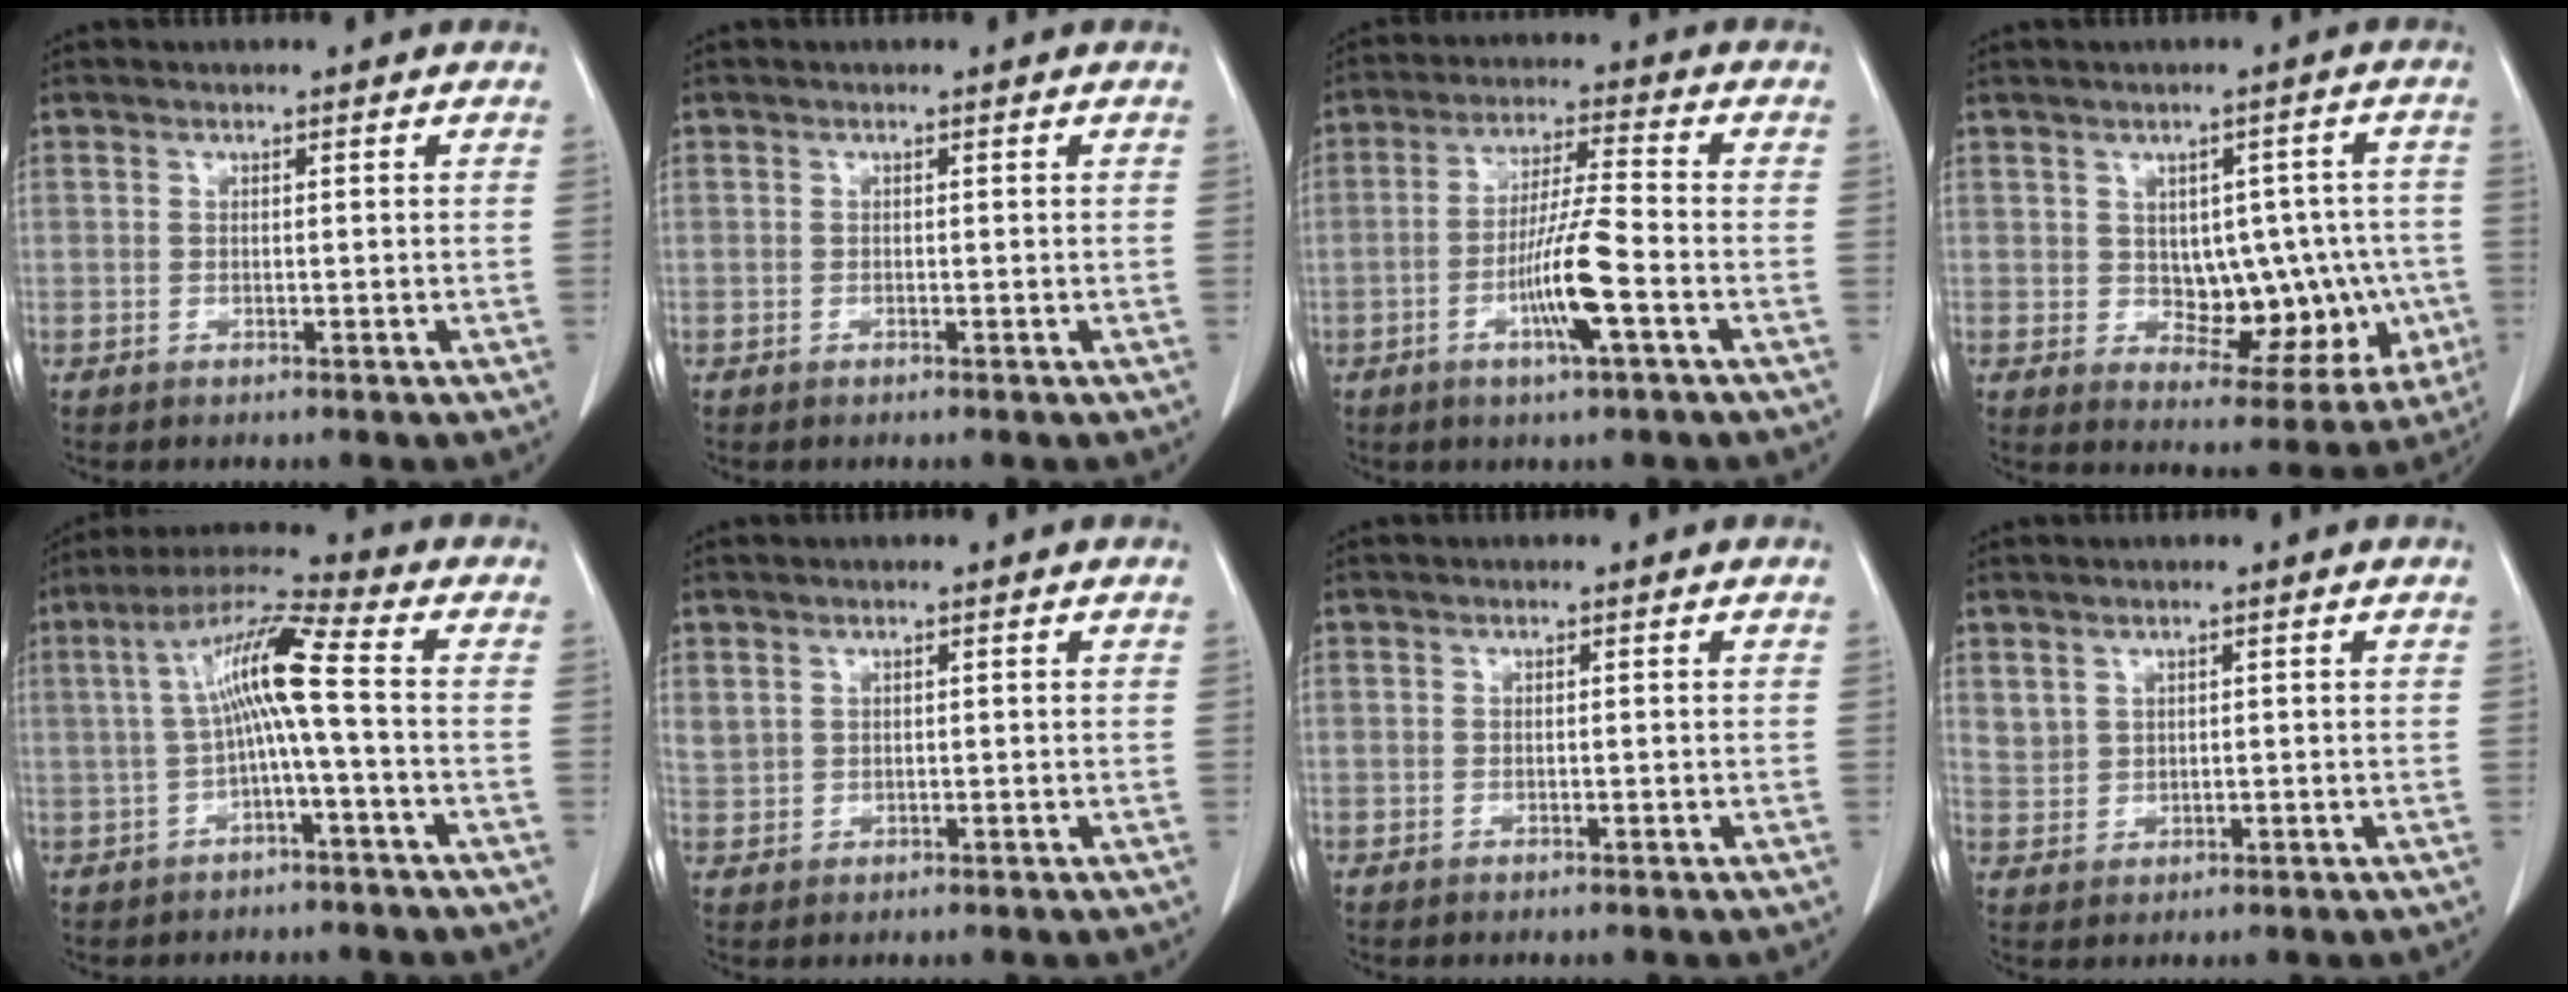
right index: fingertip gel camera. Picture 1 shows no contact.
{"total": 0.0}
{"total": 9.1, "force": [-3.1, -0.1, 8.5], "torque": [-0.161, -0.006, -0.060]}
{"total": 11.6, "force": [-1.0, 6.8, 9.3], "torque": [-0.102, 0.028, 0.011]}
{"total": 9.0, "force": [-0.3, -0.3, 9.0], "torque": [-0.167, 0.028, -0.008]}
{"total": 2.0, "force": [1.4, 1.3, 0.6], "torque": [-0.013, 0.008, 0.035]}
{"total": 0.0}
{"total": 2.4, "force": [1.6, 1.6, 0.5], "torque": [-0.003, -0.001, 0.037]}